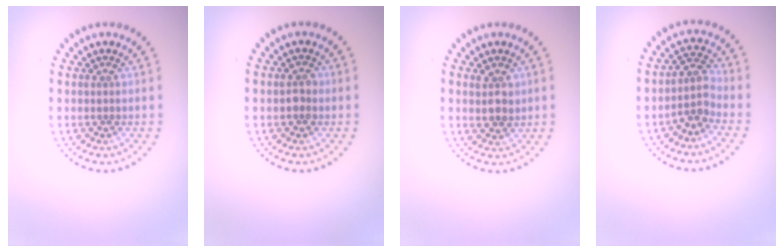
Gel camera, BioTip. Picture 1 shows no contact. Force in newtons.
{"total": 1.5, "press": 1.5, "slide": 0.1}
{"total": 2.1, "press": 1.9, "slide": 0.9}
{"total": 2.6, "press": 2.1, "slide": 1.6}